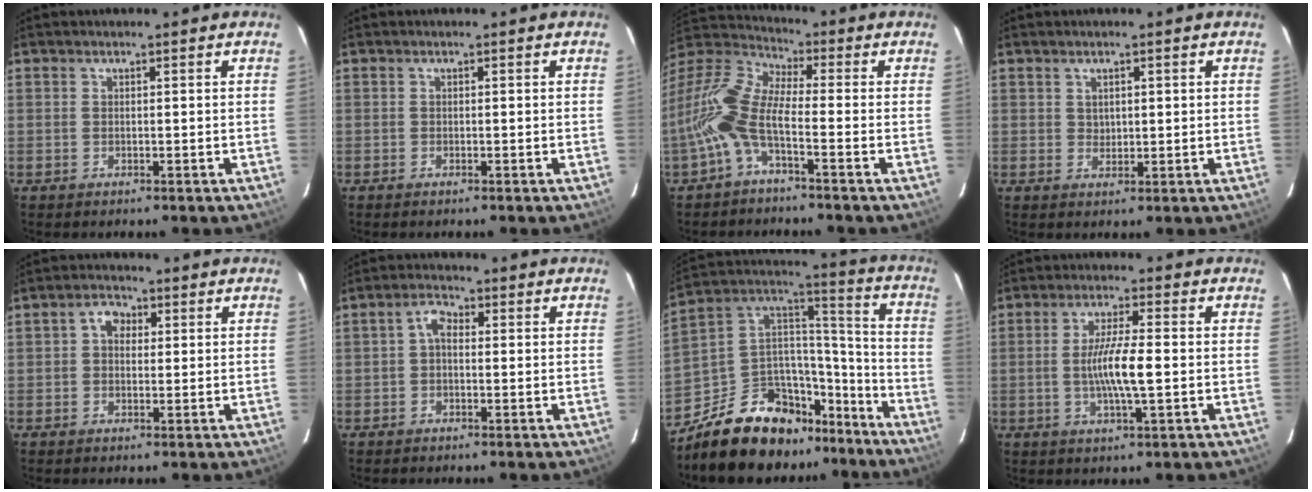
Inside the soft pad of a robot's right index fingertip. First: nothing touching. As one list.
[{"total": 0.0}, {"total": 11.7, "force": [-4.1, 3.9, 10.3], "torque": [-0.220, 0.006, -0.091]}, {"total": 1.8, "force": [0.9, 1.4, 0.7], "torque": [-0.007, 0.004, 0.018]}, {"total": 3.3, "force": [0.6, 2.6, 1.8], "torque": [-0.034, 0.014, 0.008]}, {"total": 2.7, "force": [-0.1, 1.8, 2.0], "torque": [-0.040, 0.012, -0.001]}, {"total": 20.9, "force": [-14.8, 11.2, 9.7], "torque": [-0.195, 0.058, -0.221]}, {"total": 7.6, "force": [-0.9, 0.7, 7.5], "torque": [-0.140, -0.004, -0.017]}]